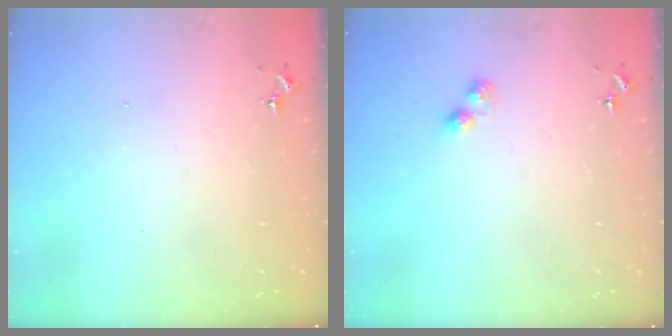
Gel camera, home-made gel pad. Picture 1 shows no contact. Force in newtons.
{"total": 2.6, "press": 2.5, "slide": 0.4}